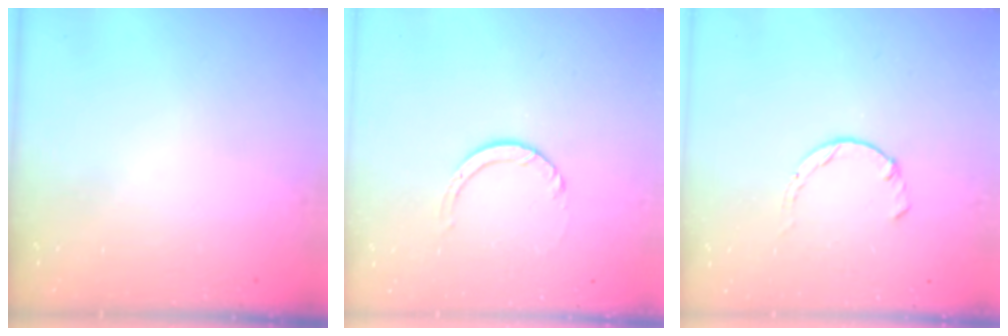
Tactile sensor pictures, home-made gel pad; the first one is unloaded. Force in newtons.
{"total": 3.6, "press": 3.6, "slide": 0.3}
{"total": 1.7, "press": 1.7, "slide": 0.3}